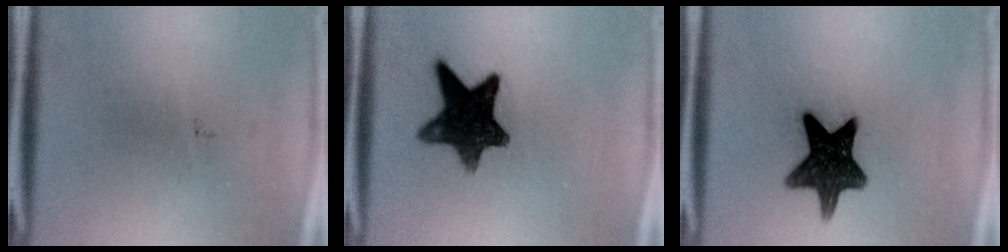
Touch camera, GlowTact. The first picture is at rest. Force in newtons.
{"total": 11.4}
{"total": 12.2}